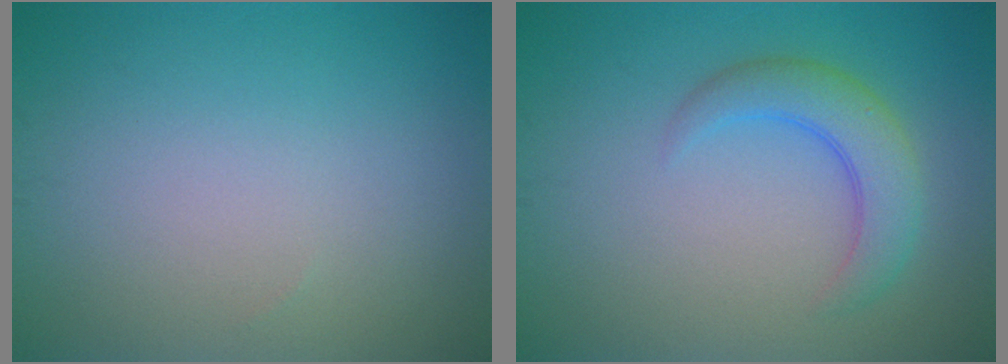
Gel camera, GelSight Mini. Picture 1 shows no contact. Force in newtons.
{"total": 3.7, "press": 3.7, "slide": 0.1}